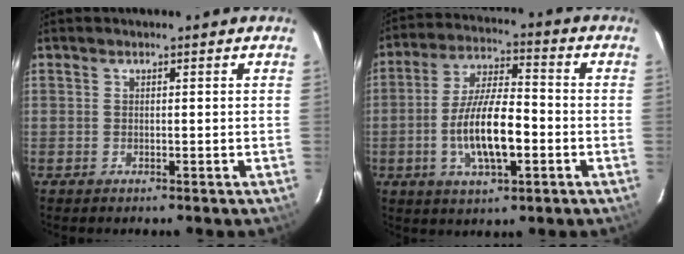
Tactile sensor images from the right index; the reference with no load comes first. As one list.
[{"total": 12.4, "force": [-3.2, 4.0, 11.3], "torque": [-0.223, -0.002, -0.057]}]